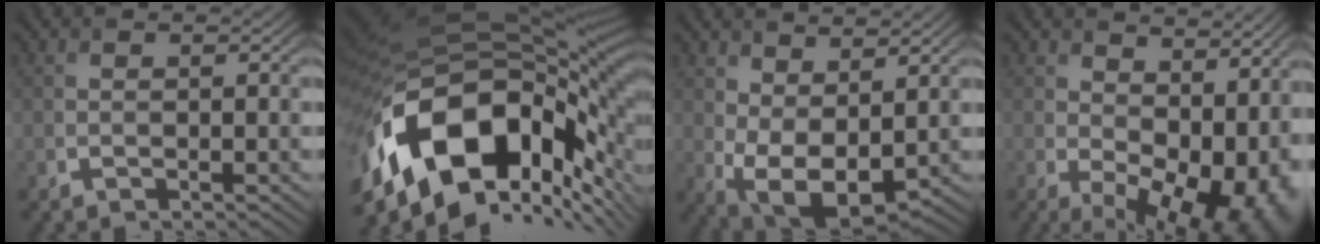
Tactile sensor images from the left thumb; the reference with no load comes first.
{"total": 20.0, "force": [-5.4, 12.3, 14.9], "torque": [-0.322, -0.040, -0.076]}
{"total": 7.9, "force": [1.4, 4.5, 6.4], "torque": [-0.138, -0.010, 0.031]}
{"total": 14.1, "force": [0.4, 8.9, 10.9], "torque": [-0.143, -0.037, 0.049]}